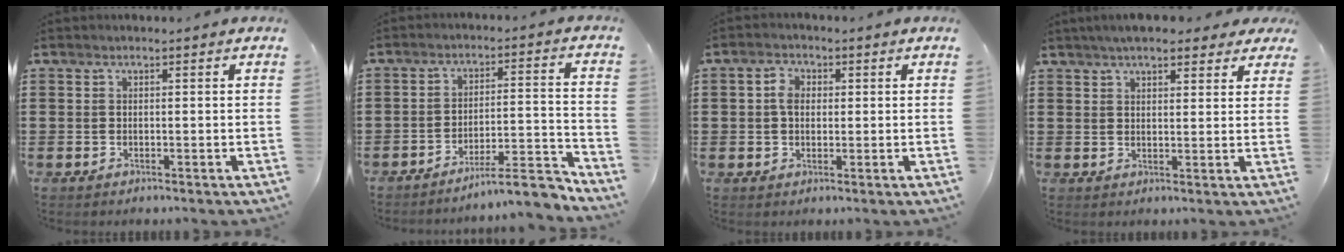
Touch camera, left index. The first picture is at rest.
{"total": 8.0, "force": [-7.1, 0.3, 3.8], "torque": [-0.052, 0.010, -0.131]}
{"total": 3.1, "force": [0.4, 2.3, 2.1], "torque": [-0.048, 0.012, 0.006]}
{"total": 5.1, "force": [4.3, 1.4, 2.4], "torque": [-0.059, 0.003, 0.078]}